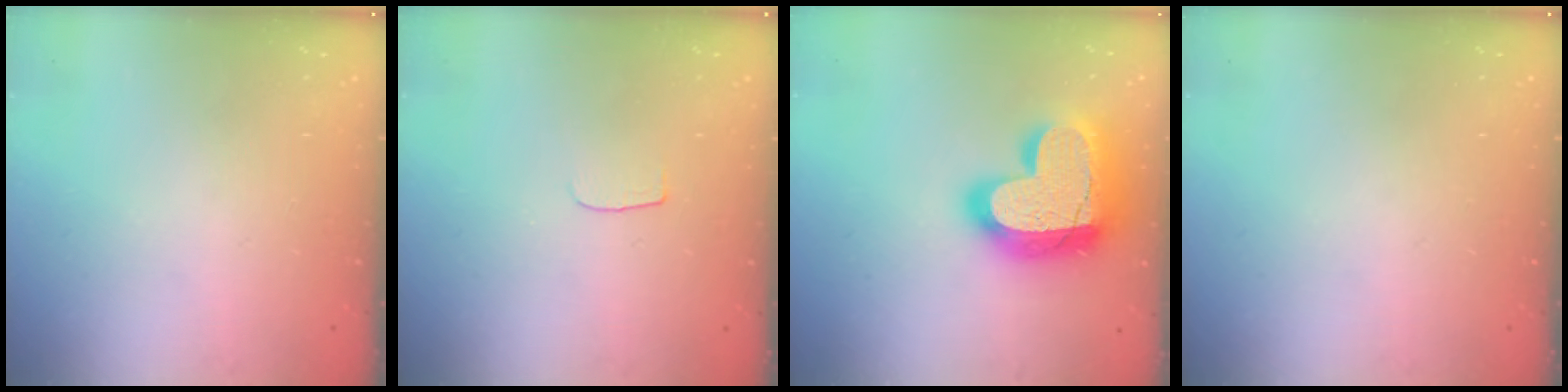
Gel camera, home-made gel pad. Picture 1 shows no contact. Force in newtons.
{"total": 3.0, "press": 3.0, "slide": 0.3}
{"total": 26.4, "press": 26.3, "slide": 2.0}
{"total": 0.0}